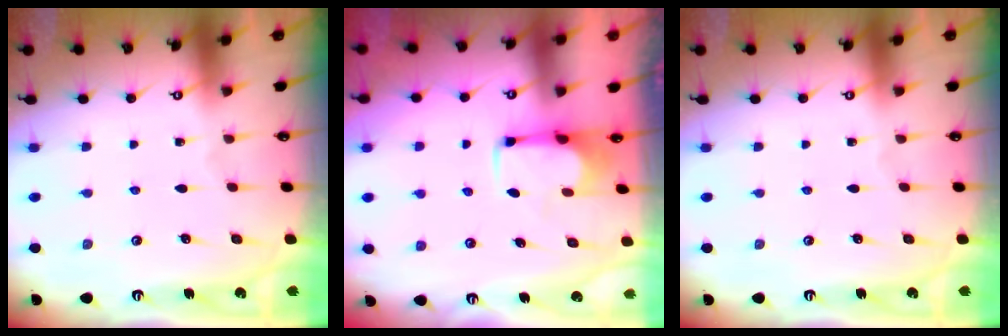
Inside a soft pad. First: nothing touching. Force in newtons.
{"total": 2.5, "press": 2.3, "slide": 0.9}
{"total": 0.0}